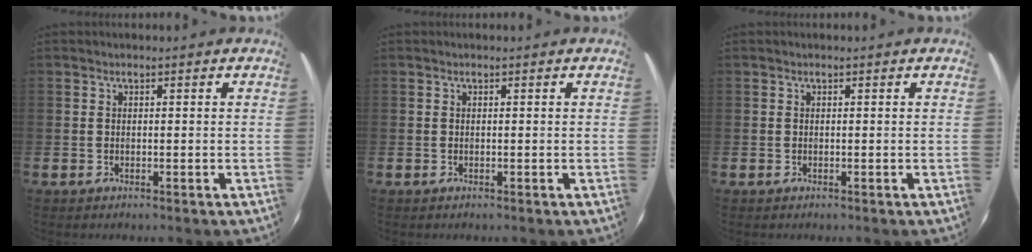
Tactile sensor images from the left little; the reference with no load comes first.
{"total": 0.0}
{"total": 0.0}